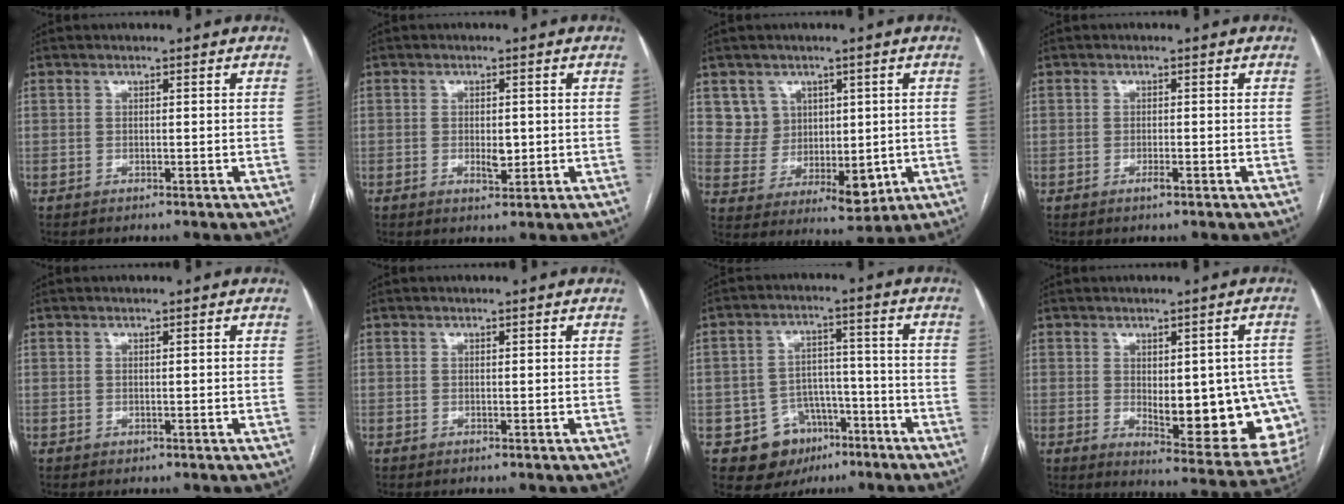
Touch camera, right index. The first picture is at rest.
{"total": 2.7, "force": [-0.3, 1.2, 2.4], "torque": [-0.038, -0.002, -0.002]}
{"total": 8.3, "force": [3.5, 7.2, 2.0], "torque": [-0.038, 0.019, 0.087]}
{"total": 1.1, "force": [-0.6, 0.2, 0.9], "torque": [-0.015, 0.000, -0.008]}
{"total": 0.0}
{"total": 0.0}
{"total": 8.9, "force": [-4.7, 7.2, 2.5], "torque": [-0.030, 0.022, -0.061]}
{"total": 16.5, "force": [-2.3, 6.1, 15.2], "torque": [-0.127, 0.009, -0.006]}